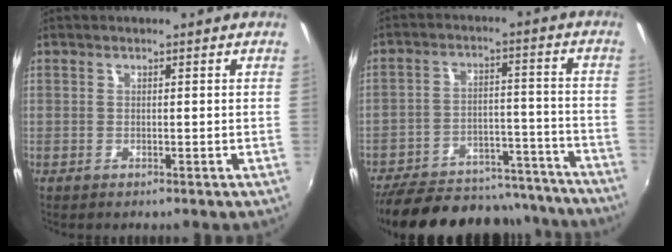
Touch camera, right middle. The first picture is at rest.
{"total": 28.0, "force": [-24.0, 10.2, 10.2], "torque": [-0.210, 0.025, -0.306]}